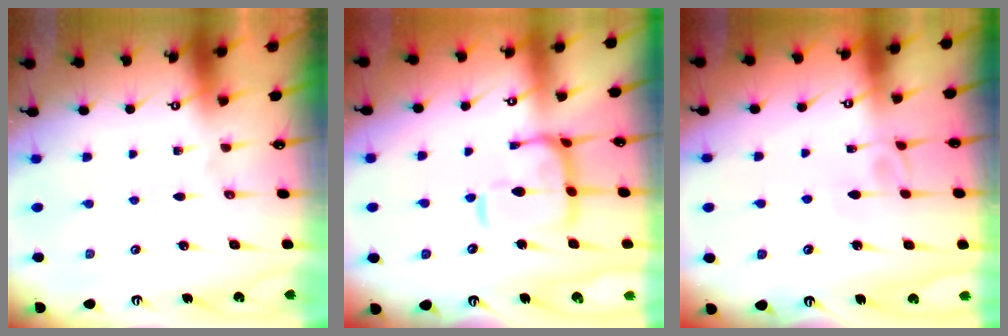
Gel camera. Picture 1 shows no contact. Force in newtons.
{"total": 9.8, "press": 9.7, "slide": 1.3}
{"total": 4.3, "press": 4.3, "slide": 0.2}